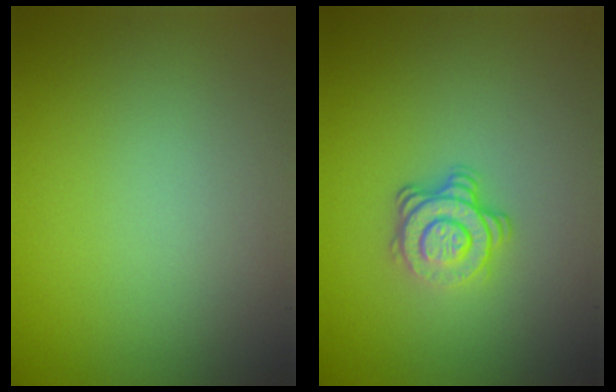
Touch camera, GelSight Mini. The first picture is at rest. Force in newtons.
{"total": 3.7, "press": 2.6, "slide": 2.6}